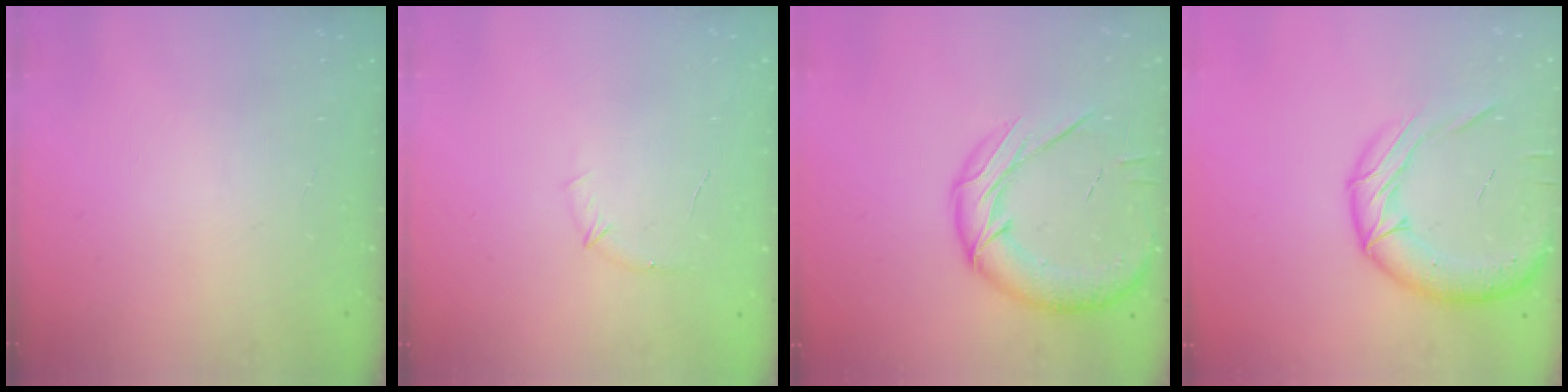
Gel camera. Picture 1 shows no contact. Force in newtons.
{"total": 5.5, "press": 5.3, "slide": 1.5}
{"total": 18.4, "press": 18.2, "slide": 2.8}
{"total": 18.1, "press": 17.9, "slide": 2.6}